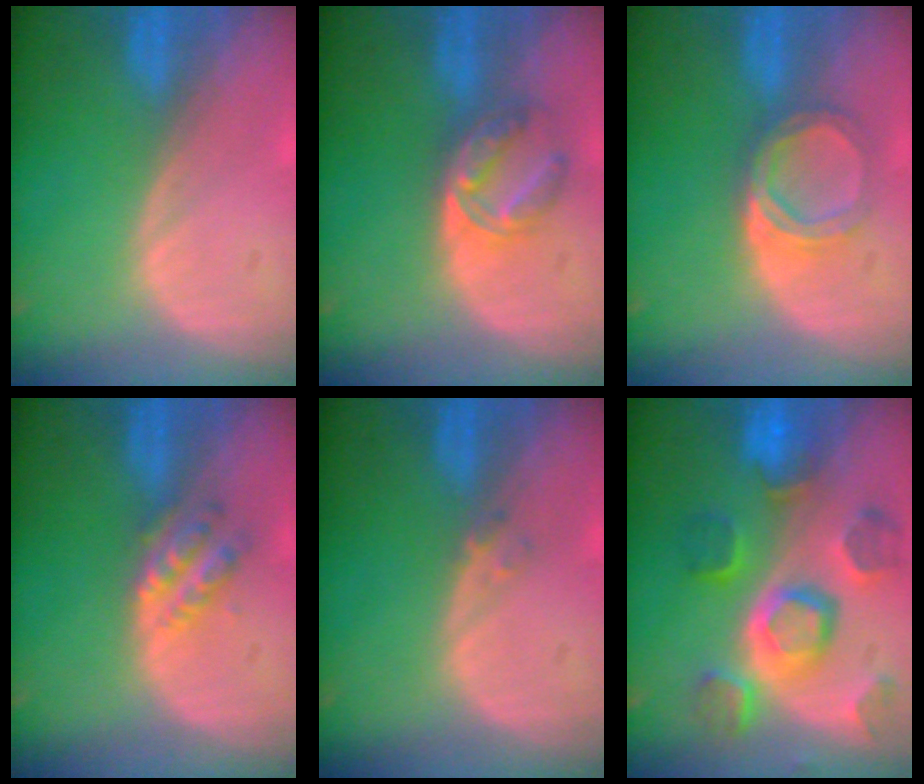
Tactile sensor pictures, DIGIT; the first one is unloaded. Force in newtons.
{"total": 5.8, "press": 5.5, "slide": 1.8}
{"total": 5.4, "press": 4.8, "slide": 2.5}
{"total": 4.7, "press": 4.2, "slide": 2.2}
{"total": 1.0, "press": 1.0, "slide": 0.2}
{"total": 11.4, "press": 10.0, "slide": 5.7}